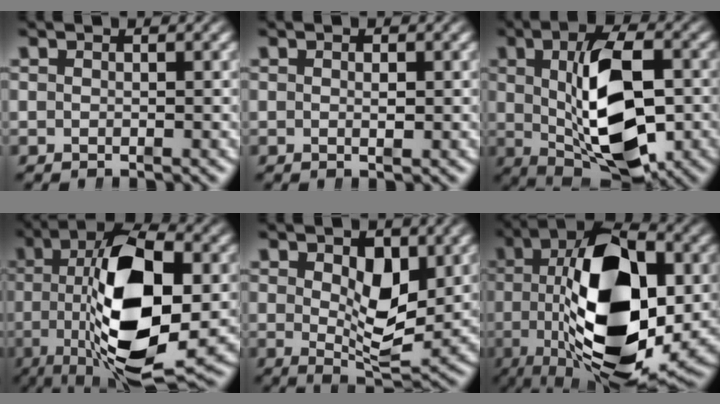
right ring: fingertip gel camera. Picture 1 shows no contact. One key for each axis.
{"total": 0.9, "fx": 0.1, "fy": 0.4, "fz": 0.8, "tx": -0.012, "ty": -0.004, "tz": 0.000}
{"total": 11.4, "fx": -0.6, "fy": 4.9, "fz": 10.3, "tx": -0.167, "ty": -0.027, "tz": 0.009}
{"total": 15.3, "fx": -0.7, "fy": 6.7, "fz": 13.8, "tx": -0.238, "ty": -0.036, "tz": 0.004}
{"total": 5.3, "fx": 1.3, "fy": 2.2, "fz": 4.6, "tx": -0.065, "ty": -0.026, "tz": 0.033}
{"total": 19.6, "fx": -0.8, "fy": 9.4, "fz": 17.2, "tx": -0.288, "ty": -0.040, "tz": 0.003}